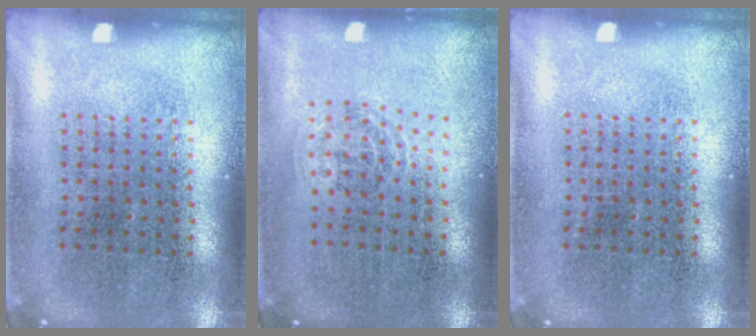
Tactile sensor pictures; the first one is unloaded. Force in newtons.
{"total": 0.9, "press": 0.6, "slide": 0.7}
{"total": 0.0}